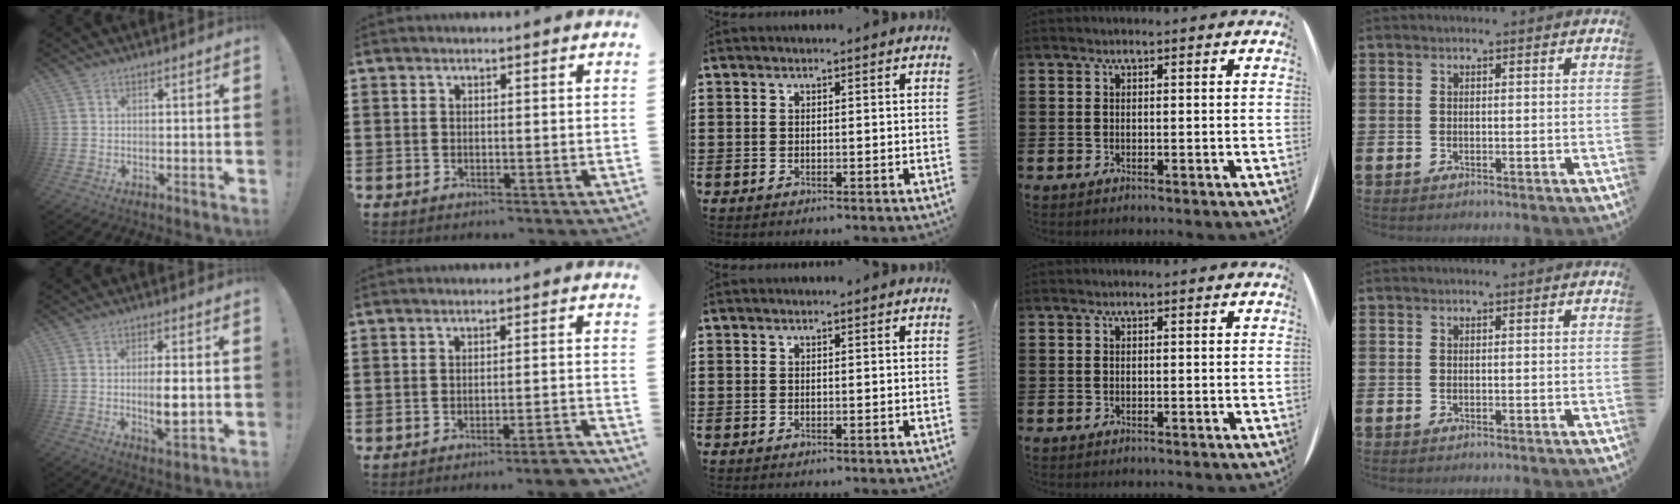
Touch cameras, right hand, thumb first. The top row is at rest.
{"thumb": {"total": 6.7, "force": [-0.4, 2.0, 6.4], "torque": [-0.107, -0.012, -0.009]}, "index": {"total": 3.2, "force": [-2.8, -0.3, 1.7], "torque": [-0.028, -0.008, -0.052]}}